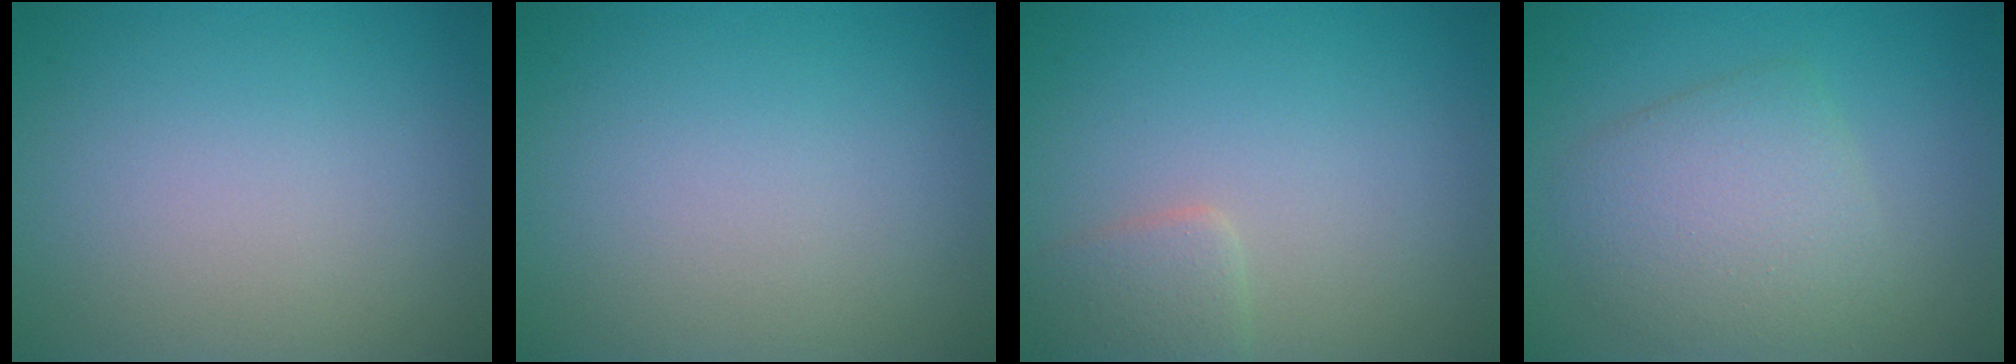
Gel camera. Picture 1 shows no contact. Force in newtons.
{"total": 0.0}
{"total": 1.9, "press": 1.9, "slide": 0.1}
{"total": 4.4, "press": 4.4, "slide": 0.3}